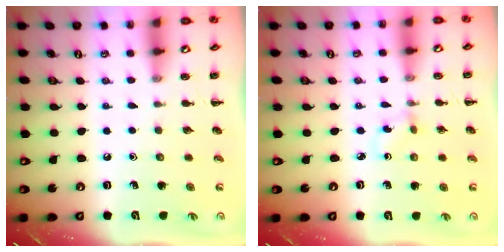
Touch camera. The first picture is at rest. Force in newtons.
{"total": 1.0, "press": 0.8, "slide": 0.6}